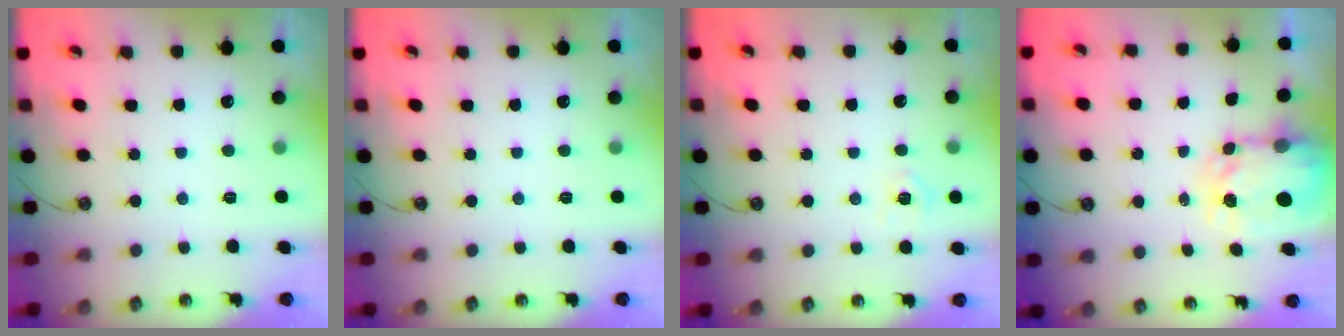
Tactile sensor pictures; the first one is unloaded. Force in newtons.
{"total": 0.0}
{"total": 5.9, "press": 5.9, "slide": 0.6}
{"total": 5.5, "press": 5.4, "slide": 0.6}